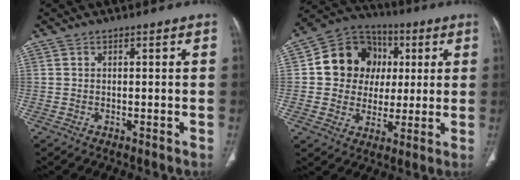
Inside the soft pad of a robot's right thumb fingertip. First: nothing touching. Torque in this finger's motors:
{"motor_torque": [-0.42, 1.55, 0.80, -0.56, 0.07]}